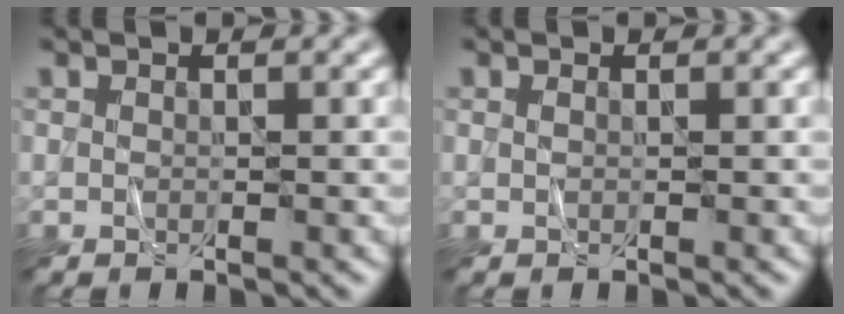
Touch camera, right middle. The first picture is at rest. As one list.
[{"total": 0.0}]